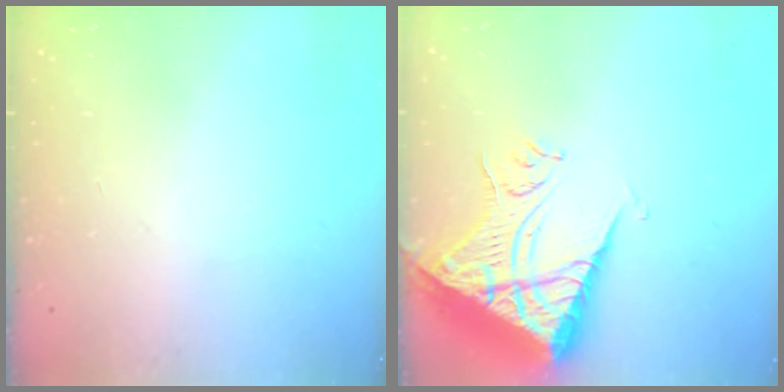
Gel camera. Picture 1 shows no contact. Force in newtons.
{"total": 12.5, "press": 12.5, "slide": 1.2}